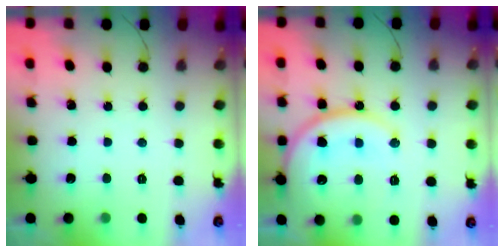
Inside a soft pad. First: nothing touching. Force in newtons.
{"total": 15.8, "press": 15.6, "slide": 2.1}